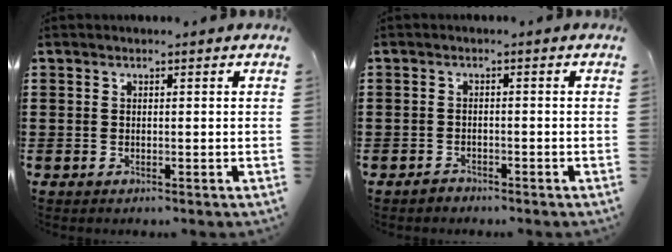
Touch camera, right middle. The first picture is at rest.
{"total": 1.0, "force": [-0.9, 0.3, 0.1], "torque": [-0.004, 0.002, -0.020]}